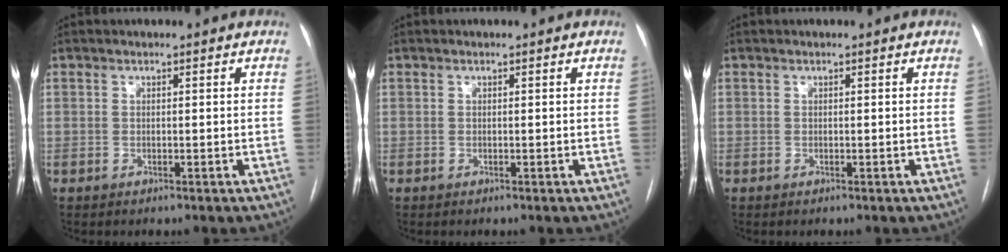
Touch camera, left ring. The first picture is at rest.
{"total": 0.0}
{"total": 0.0}